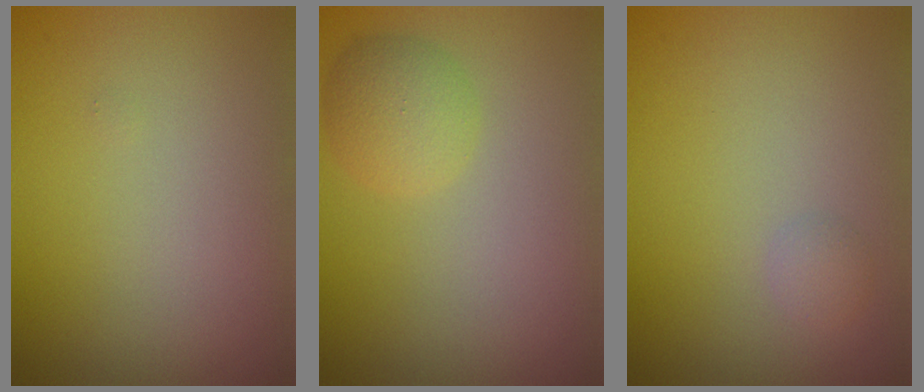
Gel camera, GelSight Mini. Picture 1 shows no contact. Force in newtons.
{"total": 2.5, "press": 2.5, "slide": 0.1}
{"total": 0.8, "press": 0.8, "slide": 0.0}